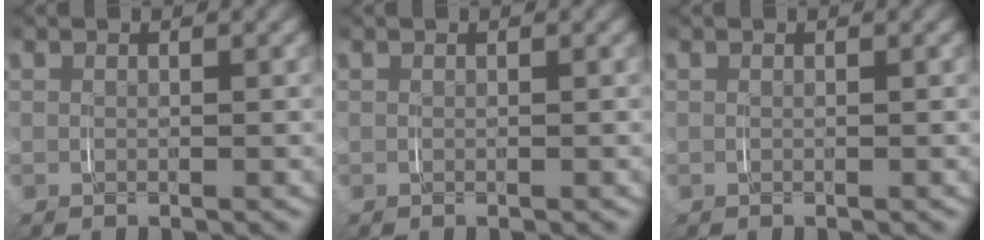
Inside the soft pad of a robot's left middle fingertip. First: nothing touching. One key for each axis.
{"total": 0.0}
{"total": 0.0}